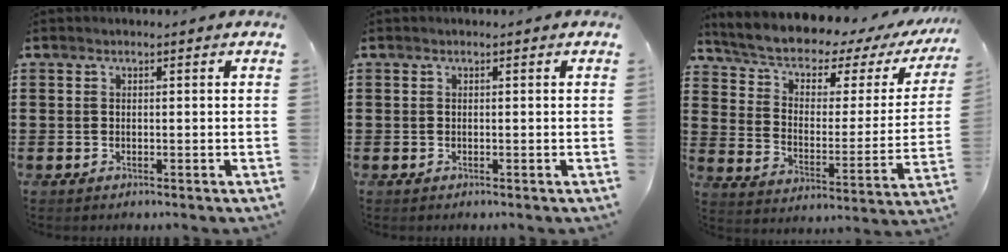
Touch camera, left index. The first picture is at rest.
{"total": 0.0}
{"total": 5.0, "force": [3.5, 2.3, 2.7], "torque": [-0.073, -0.029, 0.055]}